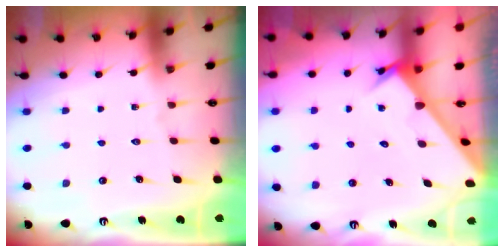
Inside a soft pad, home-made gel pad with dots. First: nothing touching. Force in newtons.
{"total": 2.9, "press": 2.9, "slide": 0.1}